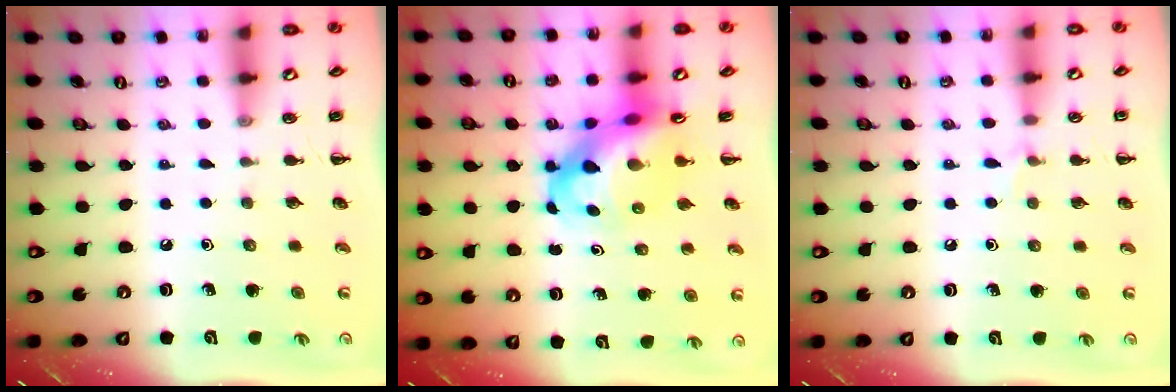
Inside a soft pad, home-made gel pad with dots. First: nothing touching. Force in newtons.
{"total": 9.7, "press": 9.3, "slide": 2.8}
{"total": 4.5, "press": 4.3, "slide": 1.6}